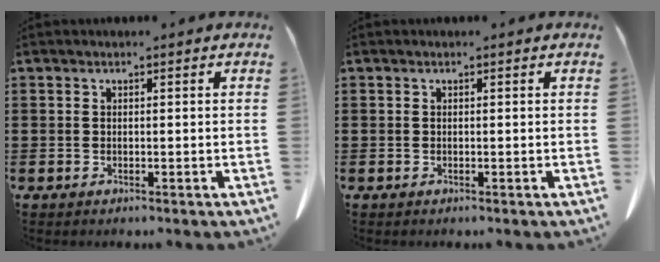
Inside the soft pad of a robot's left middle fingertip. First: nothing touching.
{"total": 0.0}